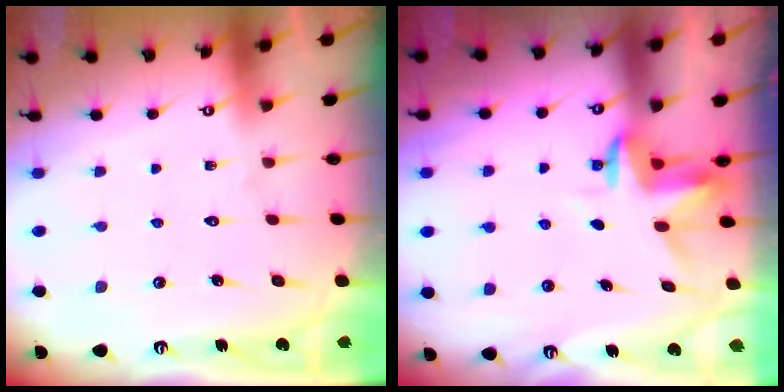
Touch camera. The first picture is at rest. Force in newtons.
{"total": 3.6, "press": 3.6, "slide": 0.2}